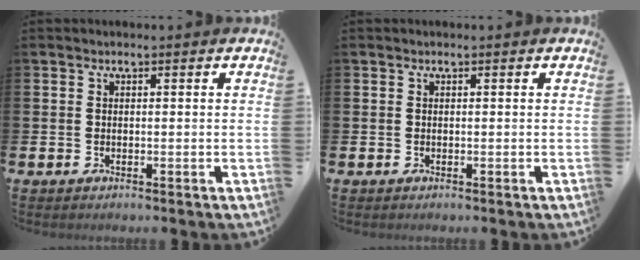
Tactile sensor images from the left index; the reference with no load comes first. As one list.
[{"total": 0.0}]